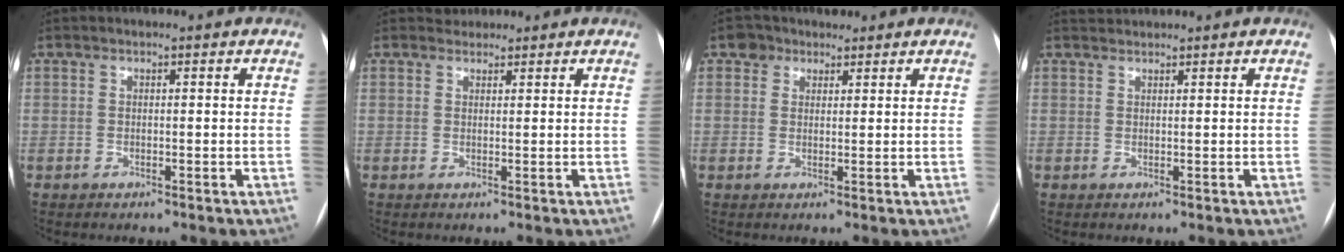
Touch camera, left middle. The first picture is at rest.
{"total": 1.4, "force": [1.2, 0.5, -0.4], "torque": [0.003, 0.004, 0.019]}
{"total": 2.8, "force": [1.8, 2.1, 0.2], "torque": [-0.003, 0.012, 0.025]}
{"total": 1.3, "force": [1.3, -0.1, -0.3], "torque": [-0.005, 0.011, 0.030]}